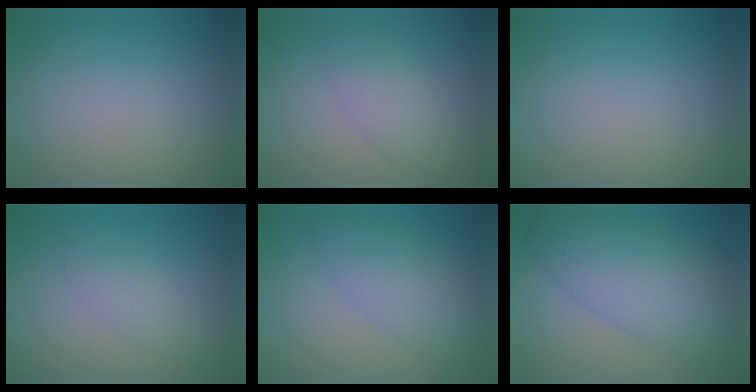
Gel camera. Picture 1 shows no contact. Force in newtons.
{"total": 2.4, "press": 2.4, "slide": 0.1}
{"total": 0.0}
{"total": 1.8, "press": 1.8, "slide": 0.1}
{"total": 4.0, "press": 4.0, "slide": 0.1}
{"total": 8.4, "press": 8.4, "slide": 0.2}